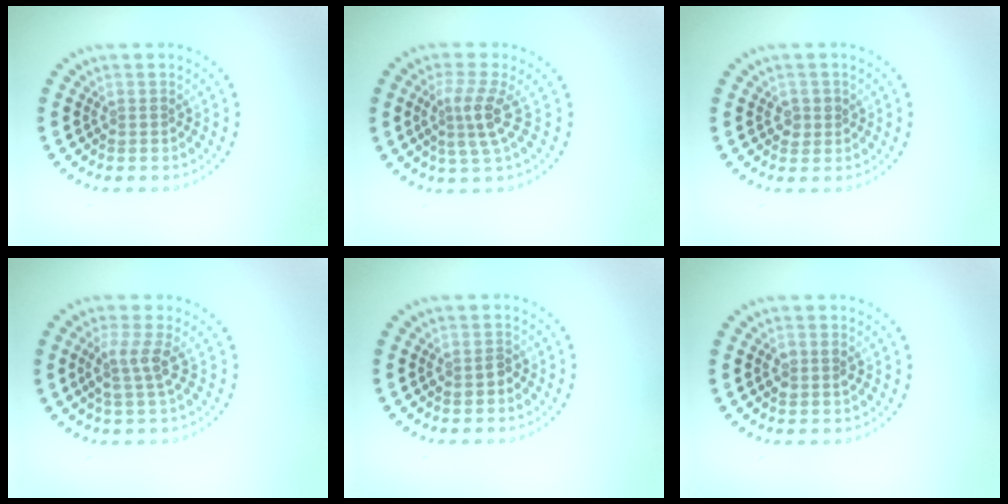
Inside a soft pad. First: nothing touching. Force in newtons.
{"total": 3.1, "press": 2.4, "slide": 2.0}
{"total": 1.3, "press": 1.2, "slide": 0.3}
{"total": 2.6, "press": 2.0, "slide": 1.6}
{"total": 1.1, "press": 1.1, "slide": 0.3}
{"total": 1.4, "press": 1.4, "slide": 0.3}